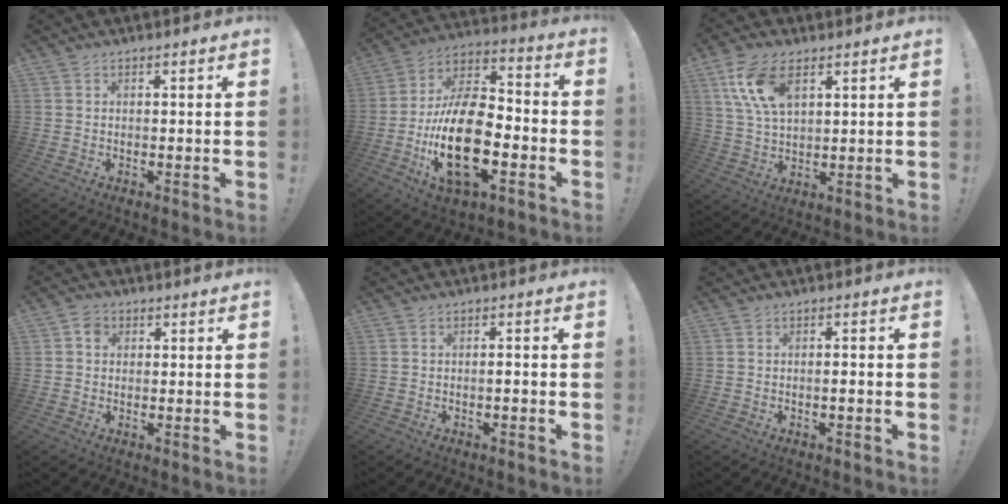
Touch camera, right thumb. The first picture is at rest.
{"total": 22.5, "force": [-6.1, 11.8, 18.1], "torque": [-0.350, 0.026, -0.103]}
{"total": 12.4, "force": [5.6, 6.6, 8.9], "torque": [-0.176, -0.009, 0.107]}
{"total": 3.2, "force": [0.7, 2.7, 1.6], "torque": [-0.021, 0.004, 0.011]}
{"total": 1.5, "force": [-0.9, -0.1, 1.3], "torque": [-0.024, 0.002, -0.016]}
{"total": 1.8, "force": [-0.9, -0.1, 1.6], "torque": [-0.029, 0.001, -0.016]}